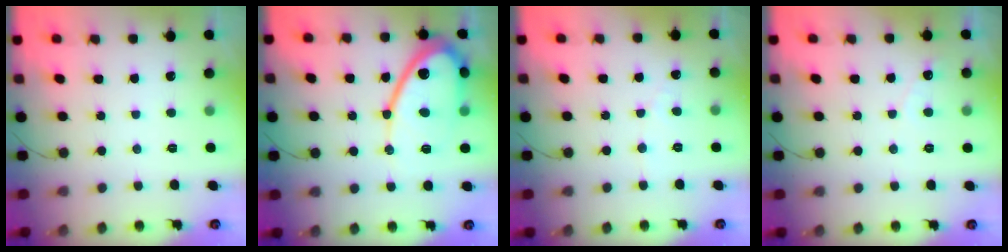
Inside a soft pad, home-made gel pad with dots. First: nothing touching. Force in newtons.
{"total": 14.6, "press": 14.6, "slide": 1.1}
{"total": 2.4, "press": 2.4, "slide": 0.2}
{"total": 2.9, "press": 2.9, "slide": 0.3}